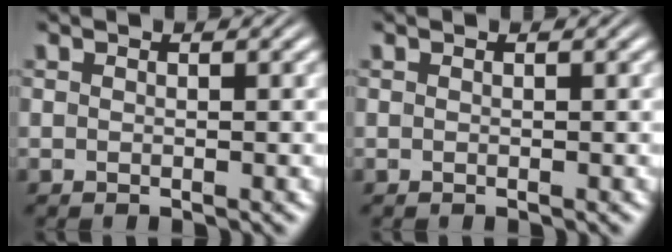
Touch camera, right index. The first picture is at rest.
{"total": 0.0}